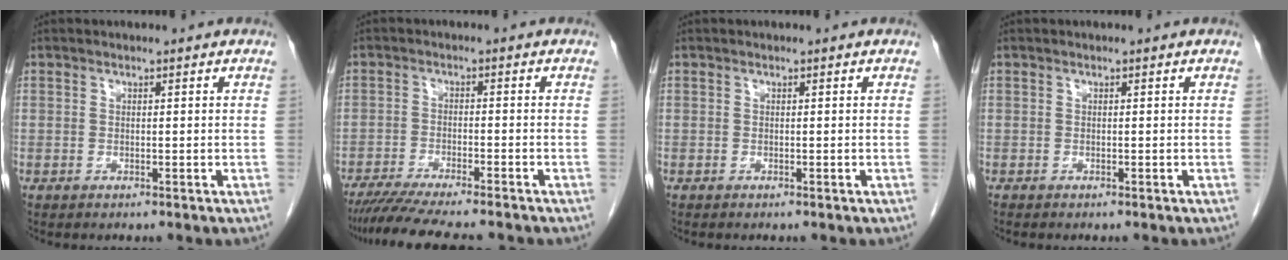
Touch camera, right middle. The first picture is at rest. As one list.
[{"total": 11.6, "force": [-10.1, 0.6, 5.7], "torque": [-0.079, -0.023, -0.154]}, {"total": 0.0}, {"total": 0.0}]